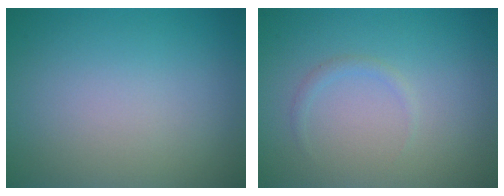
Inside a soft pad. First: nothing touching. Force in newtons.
{"total": 0.7, "press": 0.7, "slide": 0.1}